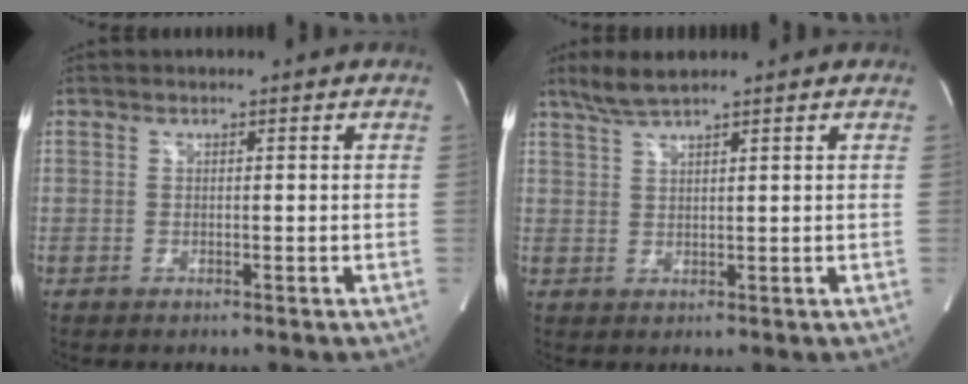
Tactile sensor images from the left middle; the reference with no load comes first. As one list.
[{"total": 4.1, "force": [3.3, -0.1, 2.3], "torque": [-0.056, 0.010, 0.070]}]